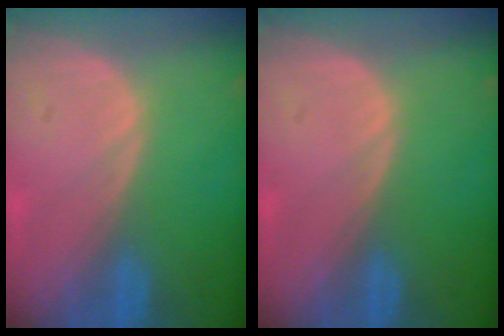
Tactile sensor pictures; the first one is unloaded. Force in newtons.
{"total": 0.0}